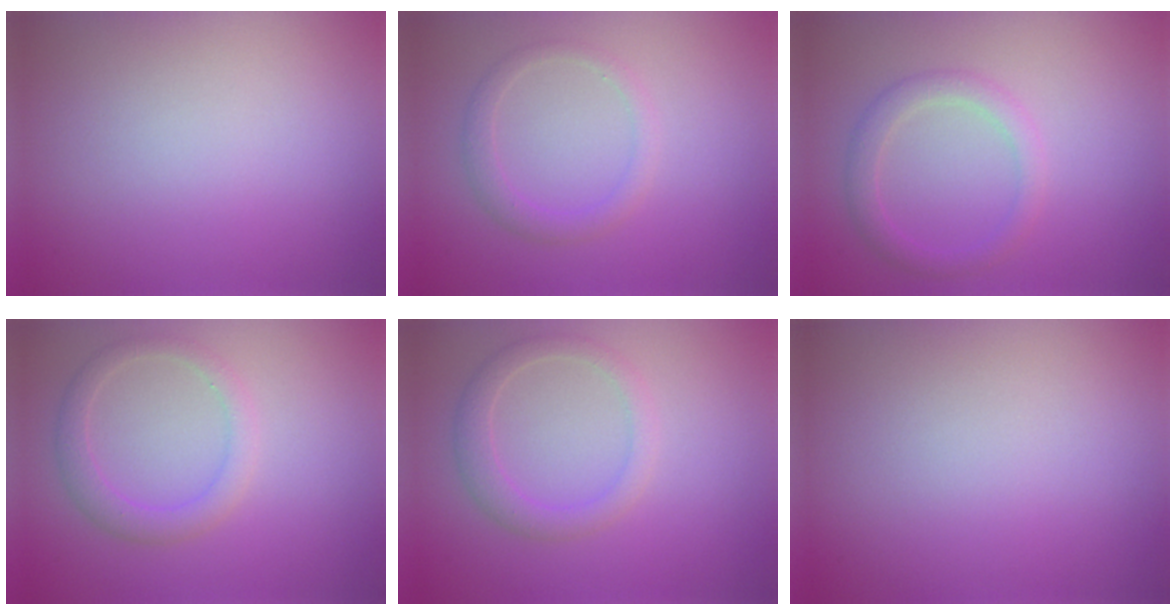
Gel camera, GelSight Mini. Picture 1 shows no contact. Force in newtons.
{"total": 1.7, "press": 1.7, "slide": 0.2}
{"total": 2.2, "press": 2.1, "slide": 0.2}
{"total": 2.2, "press": 2.2, "slide": 0.1}
{"total": 2.3, "press": 2.3, "slide": 0.0}
{"total": 0.0}